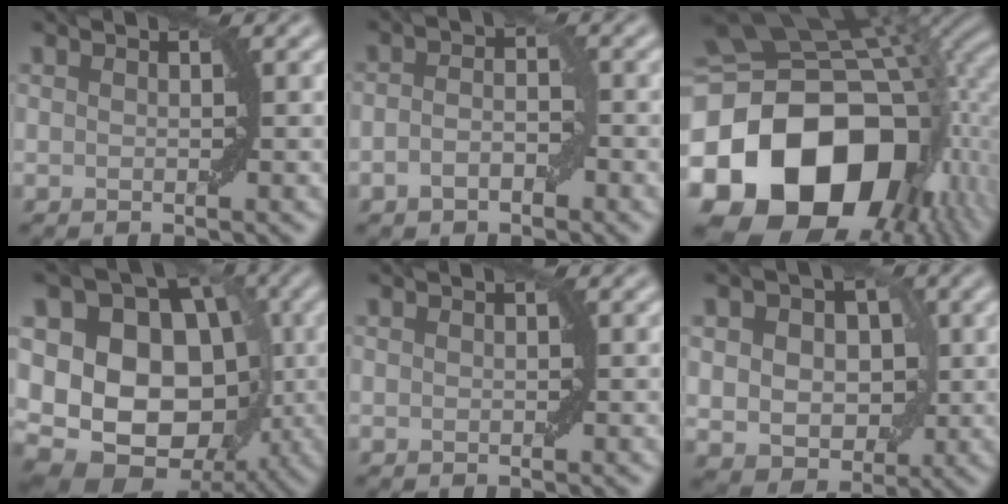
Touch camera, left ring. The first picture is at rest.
{"total": 2.5, "force": [-1.0, 1.4, 1.9], "torque": [-0.034, 0.002, -0.021]}
{"total": 20.5, "force": [-5.2, 14.6, 13.4], "torque": [-0.279, -0.047, -0.064]}
{"total": 15.2, "force": [0.0, 11.5, 9.9], "torque": [-0.123, 0.003, -0.007]}
{"total": 0.0}
{"total": 7.5, "force": [1.0, 5.7, 4.7], "torque": [-0.061, 0.016, 0.003]}